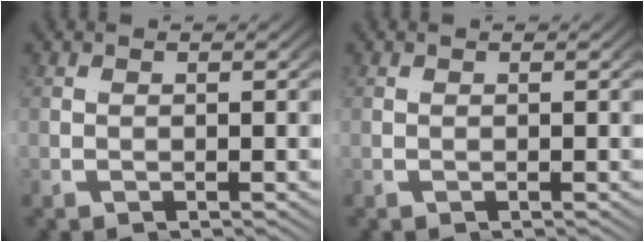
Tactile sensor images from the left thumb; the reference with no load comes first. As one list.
[{"total": 0.0}]